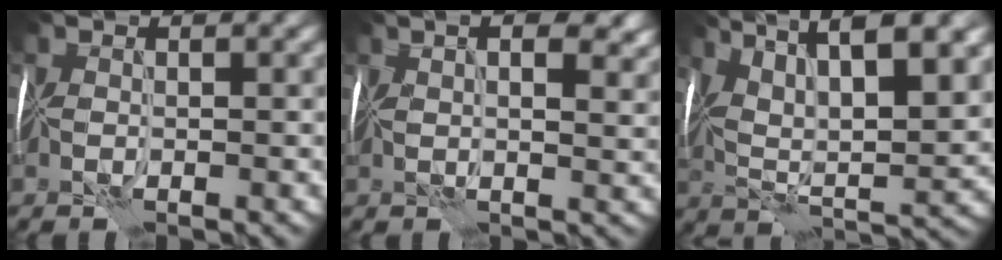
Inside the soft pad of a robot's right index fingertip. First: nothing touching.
{"total": 8.7, "force": [4.1, 4.3, 6.4], "torque": [-0.050, 0.034, 0.032]}
{"total": 11.8, "force": [5.9, 3.6, 9.5], "torque": [-0.163, 0.008, 0.093]}